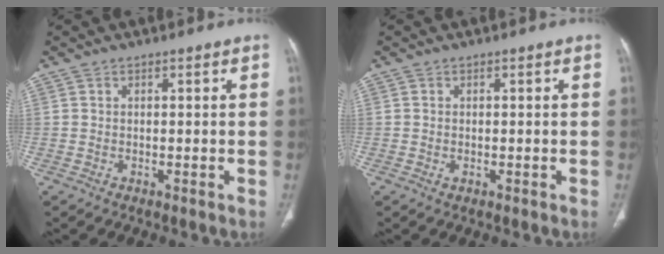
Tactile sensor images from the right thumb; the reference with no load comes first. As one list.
[{"total": 0.6, "force": [-0.1, 0.4, 0.4], "torque": [-0.011, 0.002, 0.001]}]